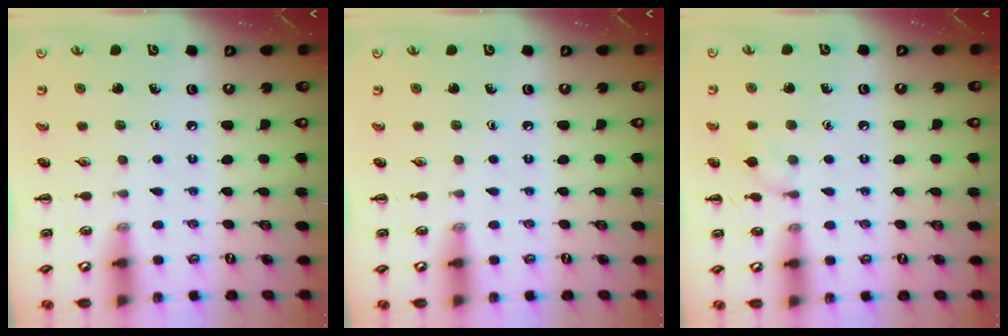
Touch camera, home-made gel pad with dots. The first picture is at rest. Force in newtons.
{"total": 0.0}
{"total": 6.8, "press": 6.5, "slide": 1.9}